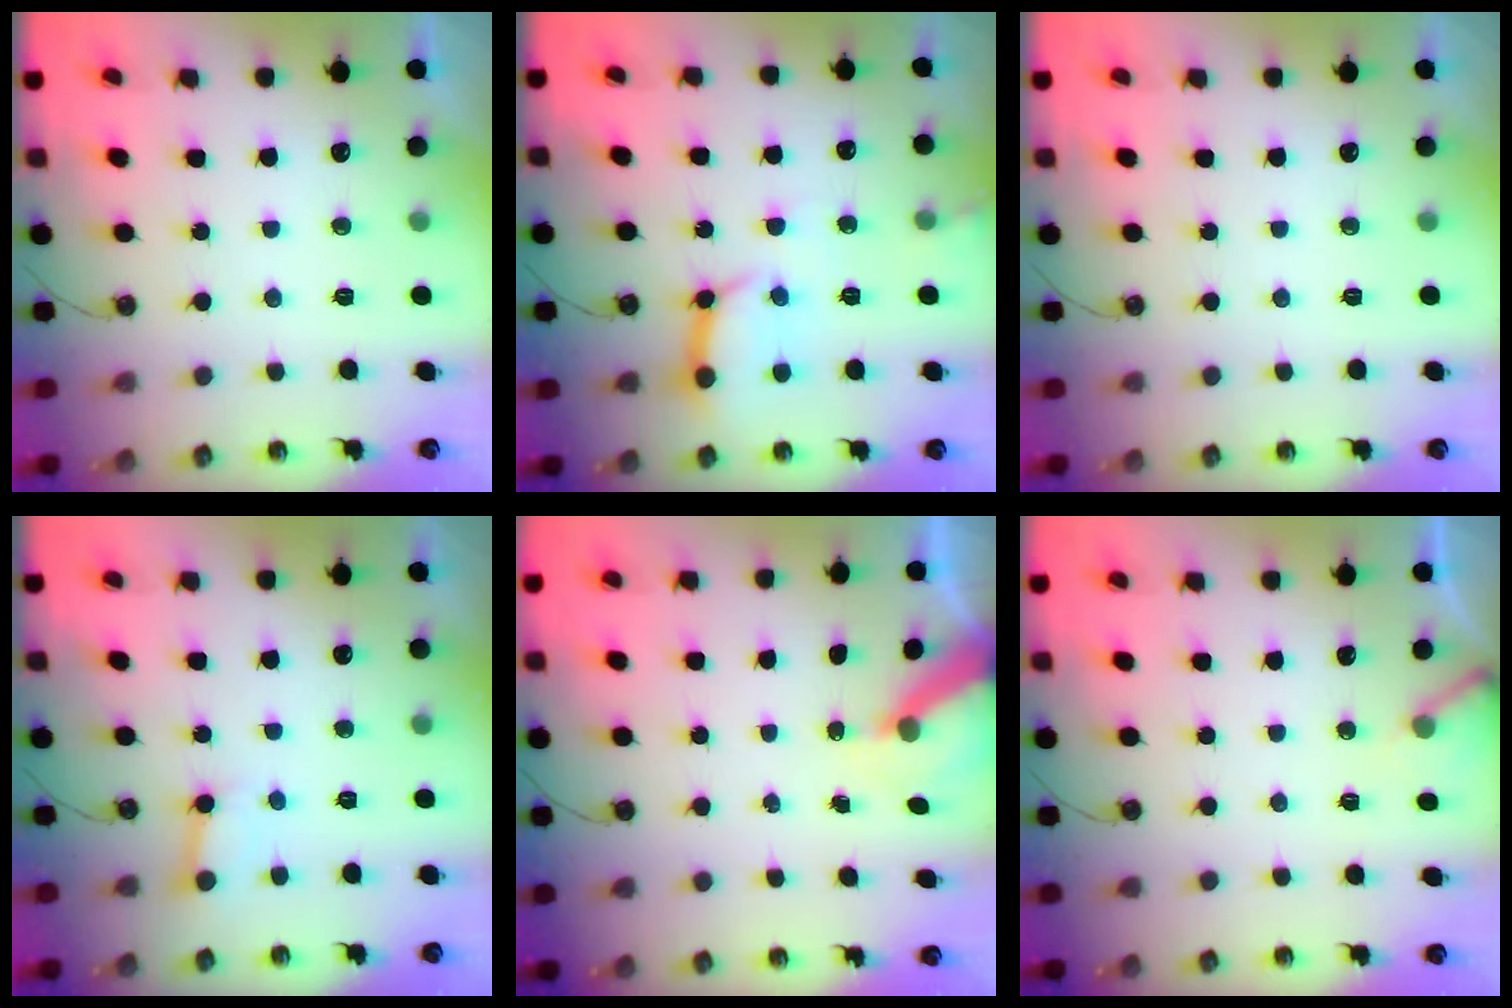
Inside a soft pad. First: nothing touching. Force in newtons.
{"total": 10.7, "press": 10.6, "slide": 1.4}
{"total": 0.0}
{"total": 3.0, "press": 3.0, "slide": 0.3}
{"total": 5.7, "press": 5.7, "slide": 0.7}
{"total": 4.1, "press": 4.0, "slide": 0.3}